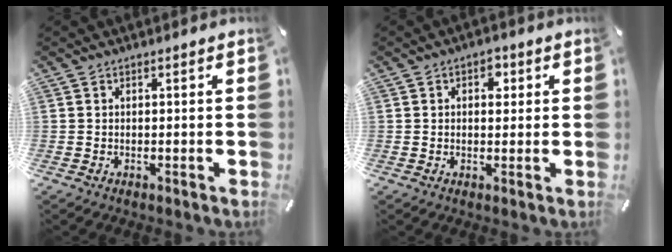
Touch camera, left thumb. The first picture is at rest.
{"total": 3.4, "force": [1.0, 2.4, 2.3], "torque": [-0.016, -0.003, 0.007]}